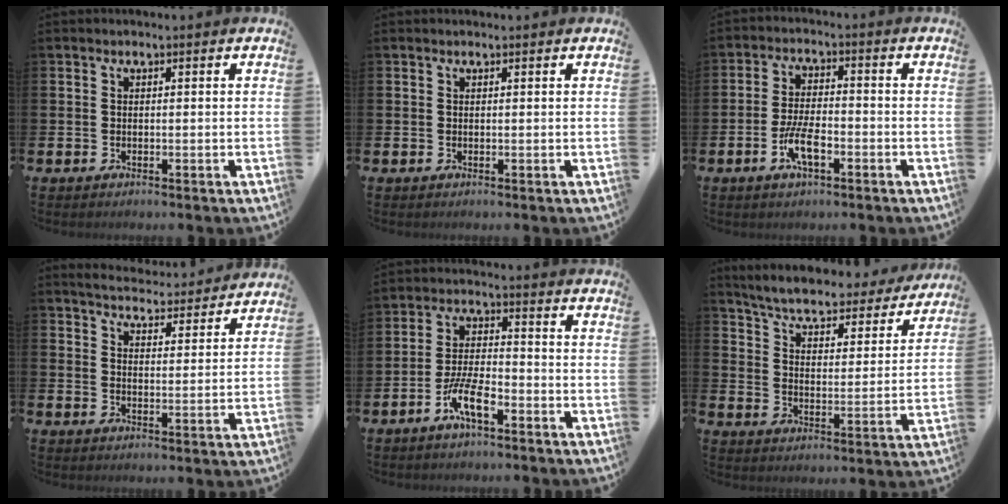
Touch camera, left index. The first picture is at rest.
{"total": 0.0}
{"total": 5.1, "force": [-2.0, 1.9, 4.3], "torque": [-0.079, 0.001, -0.039]}
{"total": 5.1, "force": [5.1, 0.5, 0.3], "torque": [-0.020, -0.042, 0.088]}
{"total": 6.1, "force": [-3.2, 1.7, 4.9], "torque": [-0.106, 0.000, -0.063]}
{"total": 6.0, "force": [5.6, 0.8, 1.9], "torque": [-0.063, -0.044, 0.090]}